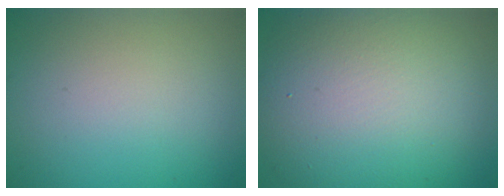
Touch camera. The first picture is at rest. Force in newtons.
{"total": 12.0, "press": 12.0, "slide": 0.5}